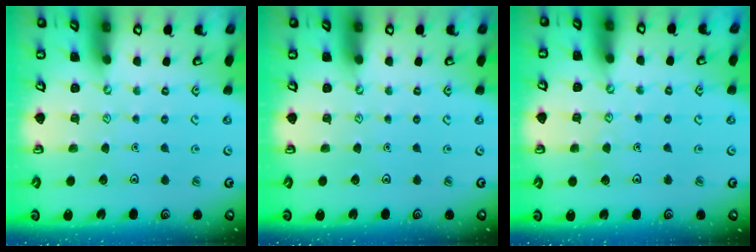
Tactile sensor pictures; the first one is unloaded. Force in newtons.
{"total": 0.0}
{"total": 4.5, "press": 4.4, "slide": 0.4}